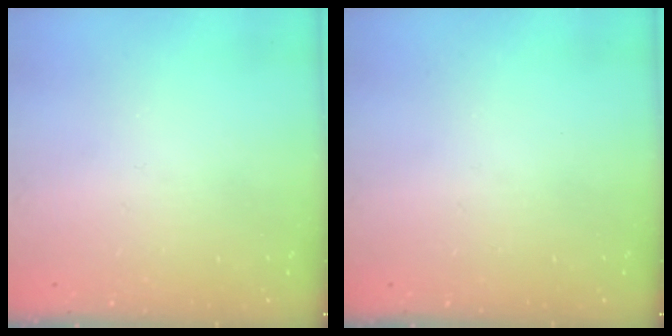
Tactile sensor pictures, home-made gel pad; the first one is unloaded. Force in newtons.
{"total": 0.0}